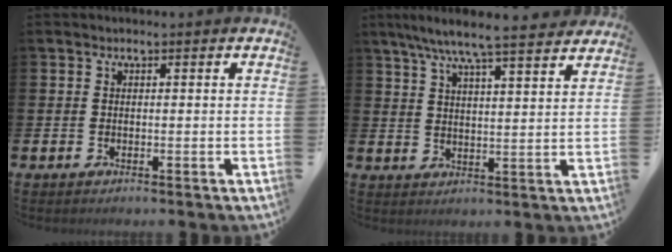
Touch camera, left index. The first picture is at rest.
{"total": 7.7, "force": [7.0, 0.2, 3.0], "torque": [-0.074, -0.035, 0.122]}